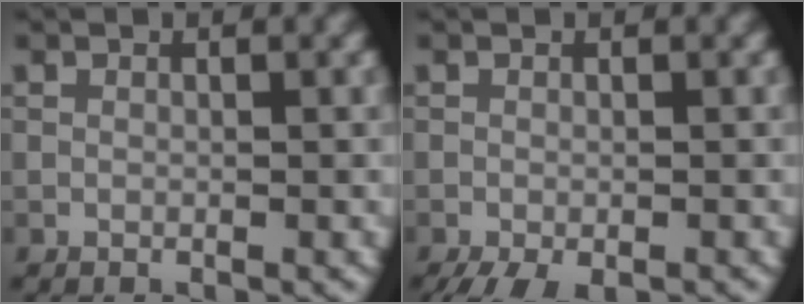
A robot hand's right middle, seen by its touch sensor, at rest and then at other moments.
{"total": 3.5, "force": [-2.5, 1.0, 2.2], "torque": [-0.035, -0.009, -0.040]}